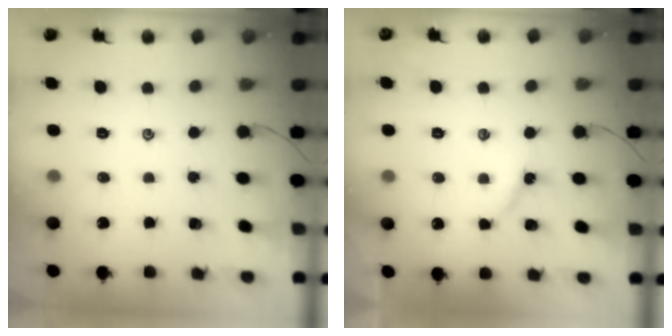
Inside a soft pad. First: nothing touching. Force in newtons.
{"total": 4.1, "press": 4.1, "slide": 0.5}